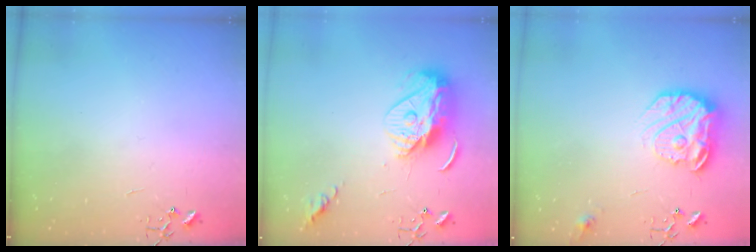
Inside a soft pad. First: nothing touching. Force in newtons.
{"total": 12.3, "press": 12.2, "slide": 1.1}
{"total": 17.2, "press": 17.1, "slide": 1.7}